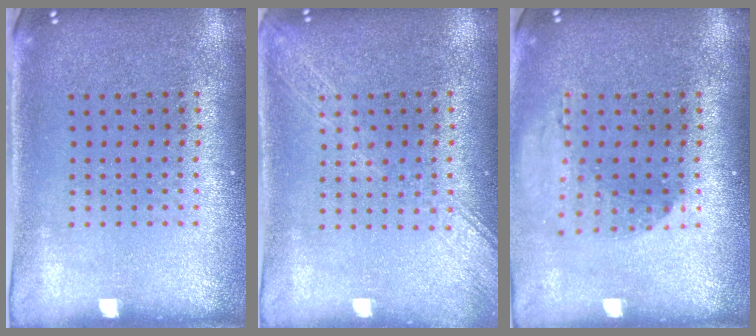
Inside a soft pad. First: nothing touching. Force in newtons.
{"total": 1.7, "press": 1.7, "slide": 0.3}
{"total": 1.2, "press": 1.2, "slide": 0.2}